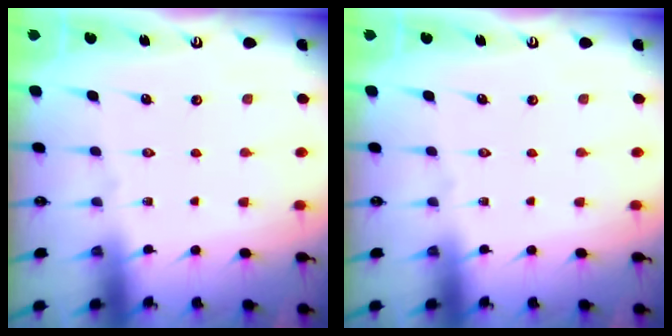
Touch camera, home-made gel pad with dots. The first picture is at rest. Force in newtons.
{"total": 0.0}